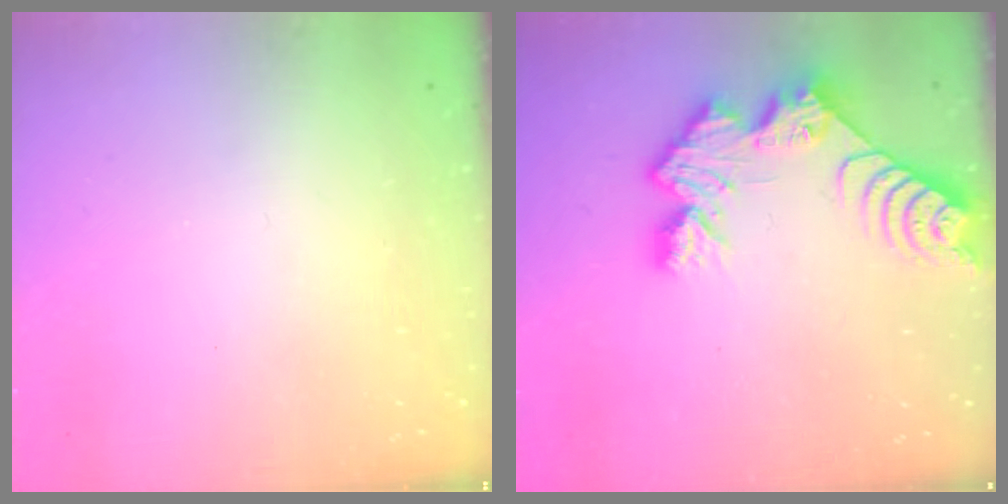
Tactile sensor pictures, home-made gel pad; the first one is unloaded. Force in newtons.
{"total": 10.9, "press": 10.9, "slide": 0.8}